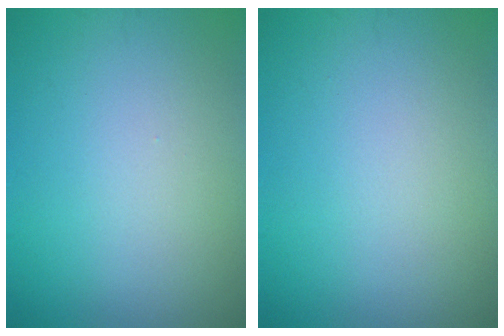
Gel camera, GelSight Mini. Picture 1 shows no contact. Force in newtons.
{"total": 0.0}